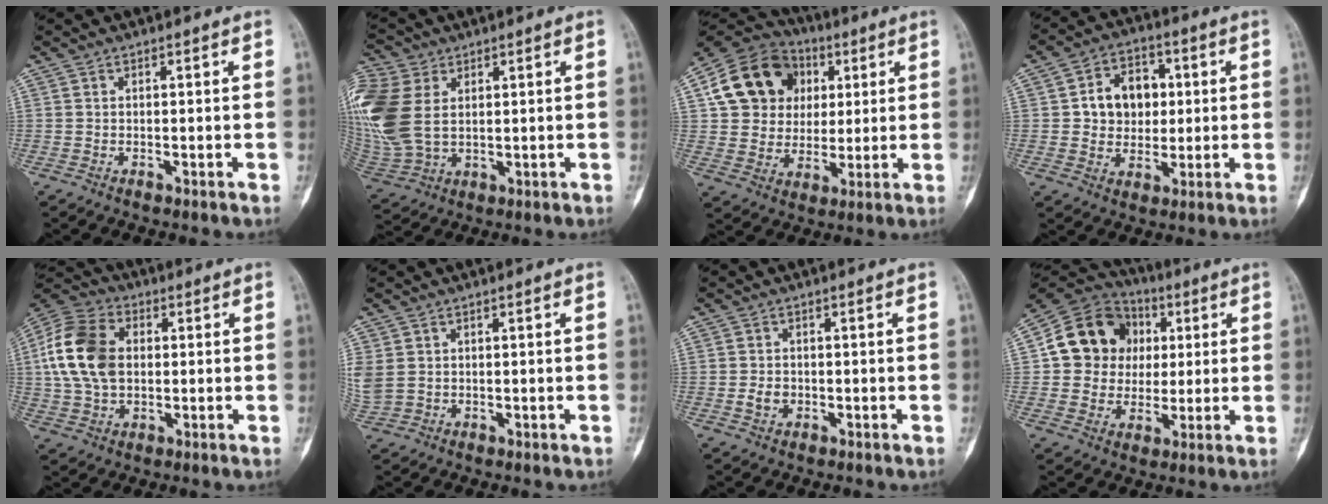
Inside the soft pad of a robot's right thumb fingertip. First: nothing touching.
{"total": 18.9, "force": [4.6, 12.8, 13.1], "torque": [-0.340, 0.002, 0.098]}
{"total": 17.4, "force": [4.9, 14.6, 8.1], "torque": [-0.117, 0.012, 0.086]}
{"total": 10.6, "force": [1.6, 8.4, 6.3], "torque": [-0.055, 0.007, 0.024]}
{"total": 15.6, "force": [1.5, 10.8, 11.1], "torque": [-0.207, 0.017, 0.022]}
{"total": 5.5, "force": [0.9, 4.5, 3.1], "torque": [-0.086, 0.006, 0.030]}
{"total": 2.5, "force": [-0.5, 2.0, 1.4], "torque": [-0.020, 0.005, -0.008]}
{"total": 15.6, "force": [2.6, 13.8, 6.6], "torque": [-0.081, 0.014, 0.046]}